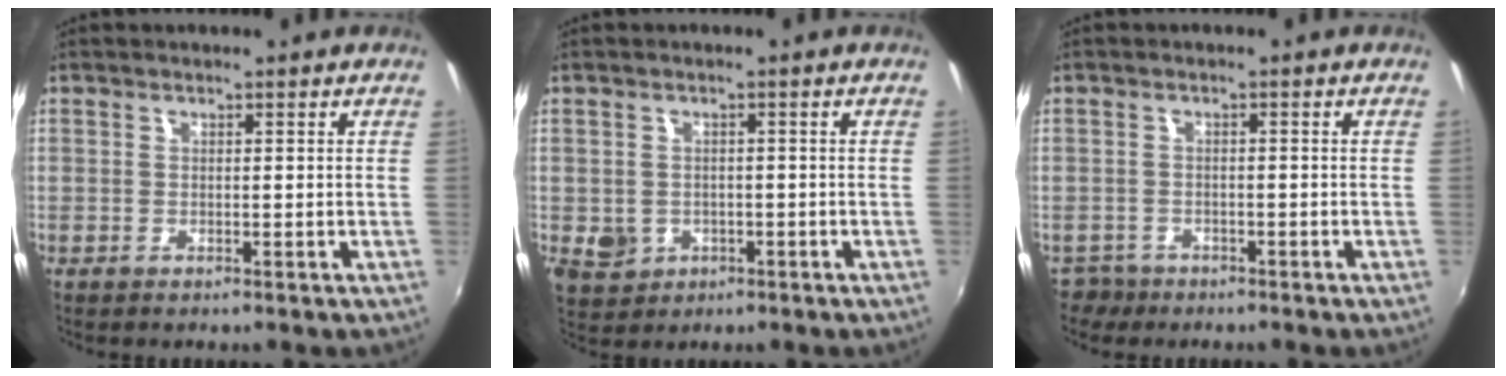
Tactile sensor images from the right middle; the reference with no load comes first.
{"total": 4.6, "force": [-1.2, 4.1, 1.7], "torque": [-0.038, -0.002, -0.008]}
{"total": 3.0, "force": [-2.2, 2.0, 0.1], "torque": [-0.012, -0.002, -0.039]}